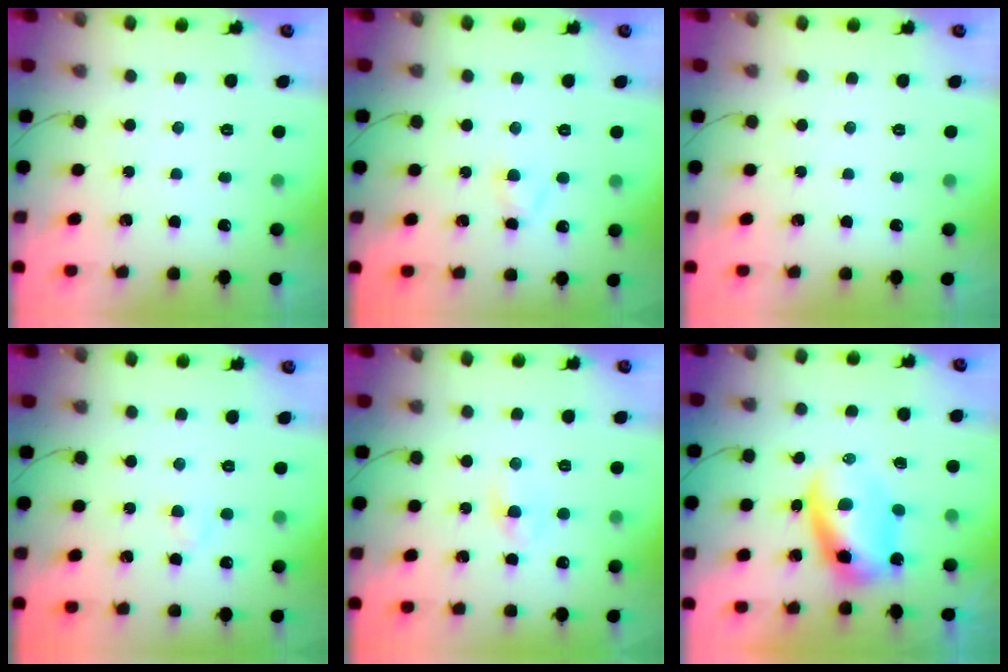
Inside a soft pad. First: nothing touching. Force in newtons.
{"total": 2.7, "press": 2.6, "slide": 0.9}
{"total": 0.0}
{"total": 2.3, "press": 2.1, "slide": 1.0}
{"total": 2.4, "press": 2.2, "slide": 1.1}
{"total": 6.6, "press": 6.4, "slide": 1.6}